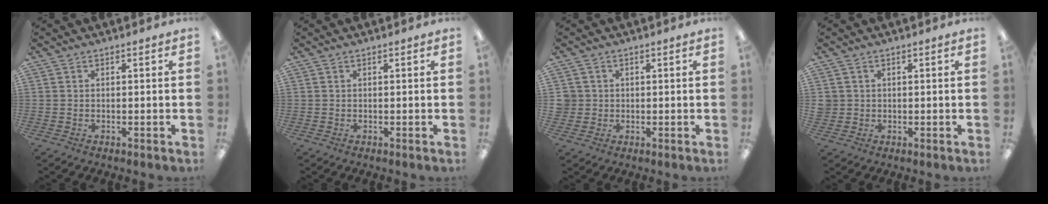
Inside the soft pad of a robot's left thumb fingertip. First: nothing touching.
{"total": 0.0}
{"total": 2.8, "force": [0.3, 2.7, 0.3], "torque": [-0.004, 0.001, 0.004]}
{"total": 1.9, "force": [0.4, 1.8, 0.2], "torque": [-0.006, 0.003, 0.006]}